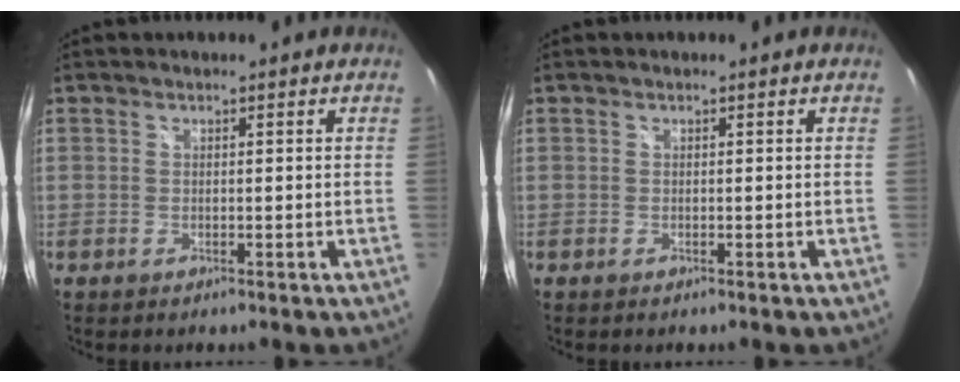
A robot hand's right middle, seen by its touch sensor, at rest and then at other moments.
{"total": 0.0}